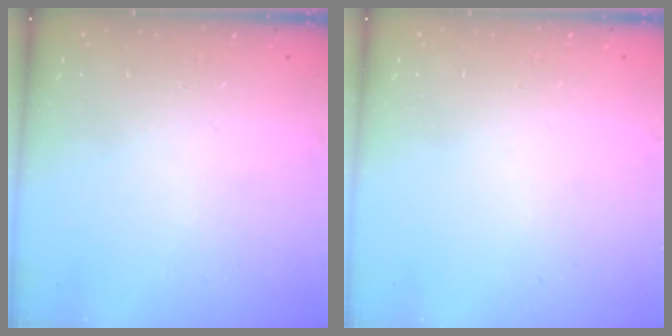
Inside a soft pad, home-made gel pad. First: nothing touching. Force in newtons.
{"total": 0.0}